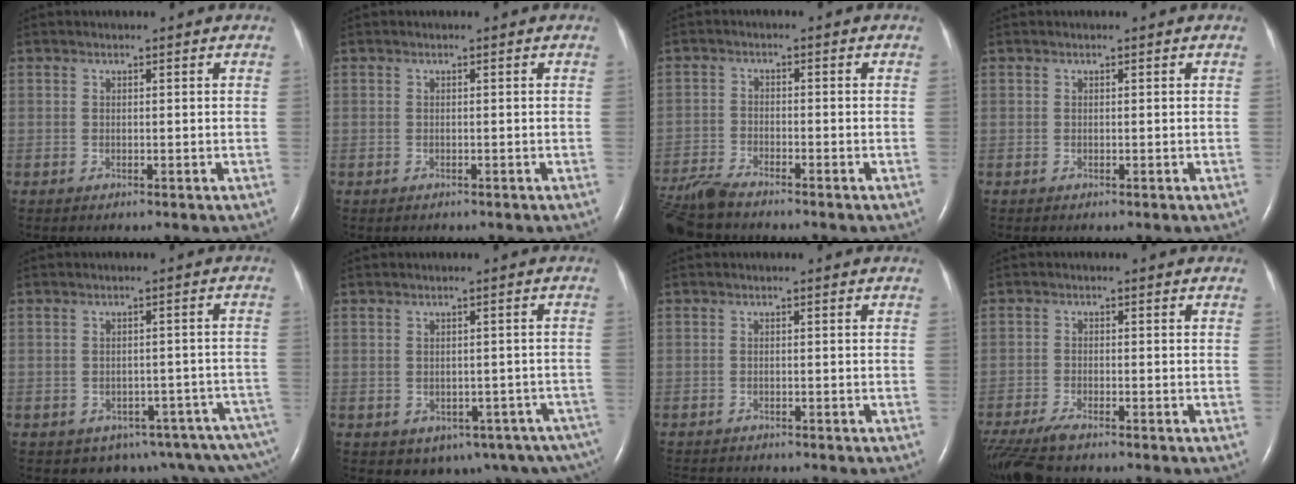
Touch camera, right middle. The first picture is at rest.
{"total": 0.0}
{"total": 6.9, "force": [-6.3, 0.6, 2.7], "torque": [-0.054, -0.021, -0.118]}
{"total": 0.0}
{"total": 12.5, "force": [-9.9, 4.9, 5.8], "torque": [-0.042, 0.030, -0.101]}
{"total": 10.7, "force": [-6.5, 6.3, 5.7], "torque": [-0.071, 0.001, -0.071]}
{"total": 3.8, "force": [-3.6, 1.0, 1.0], "torque": [-0.015, -0.008, -0.052]}
{"total": 7.2, "force": [-6.0, 1.0, 3.8], "torque": [-0.076, -0.021, -0.108]}